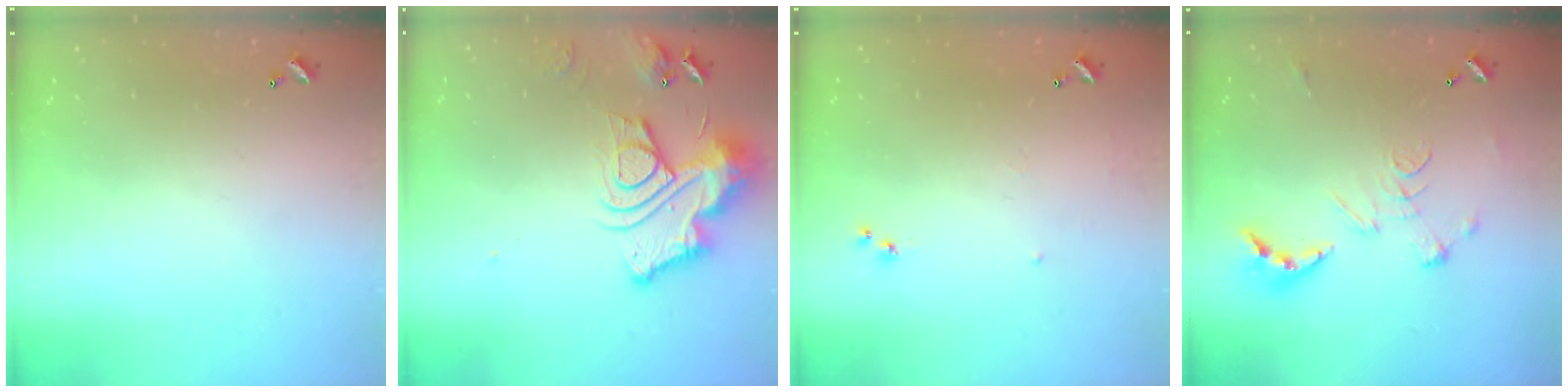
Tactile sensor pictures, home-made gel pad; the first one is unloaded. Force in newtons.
{"total": 15.5, "press": 15.4, "slide": 1.4}
{"total": 5.7, "press": 5.6, "slide": 0.8}
{"total": 2.6, "press": 2.1, "slide": 1.5}